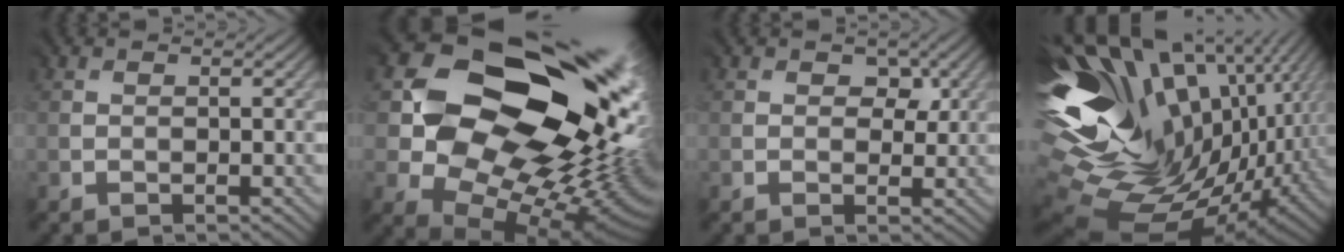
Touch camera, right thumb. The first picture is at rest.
{"total": 20.0, "force": [5.2, 14.7, 12.4], "torque": [-0.234, -0.020, 0.113]}
{"total": 2.6, "force": [1.2, 1.7, 1.5], "torque": [-0.018, -0.003, 0.019]}
{"total": 18.1, "force": [0.5, 11.6, 14.0], "torque": [-0.293, -0.027, 0.040]}